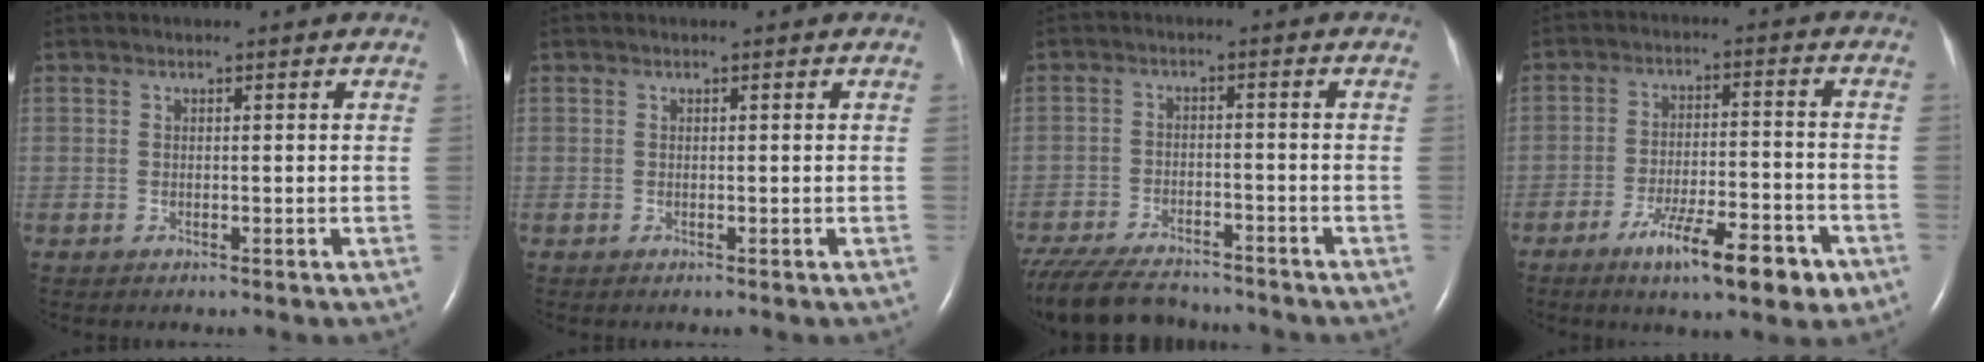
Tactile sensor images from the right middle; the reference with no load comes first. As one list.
[{"total": 0.0}, {"total": 14.8, "force": [-12.9, 3.9, 6.2], "torque": [-0.147, -0.026, -0.199]}, {"total": 11.1, "force": [-6.4, 2.1, 8.8], "torque": [-0.143, -0.009, -0.097]}]